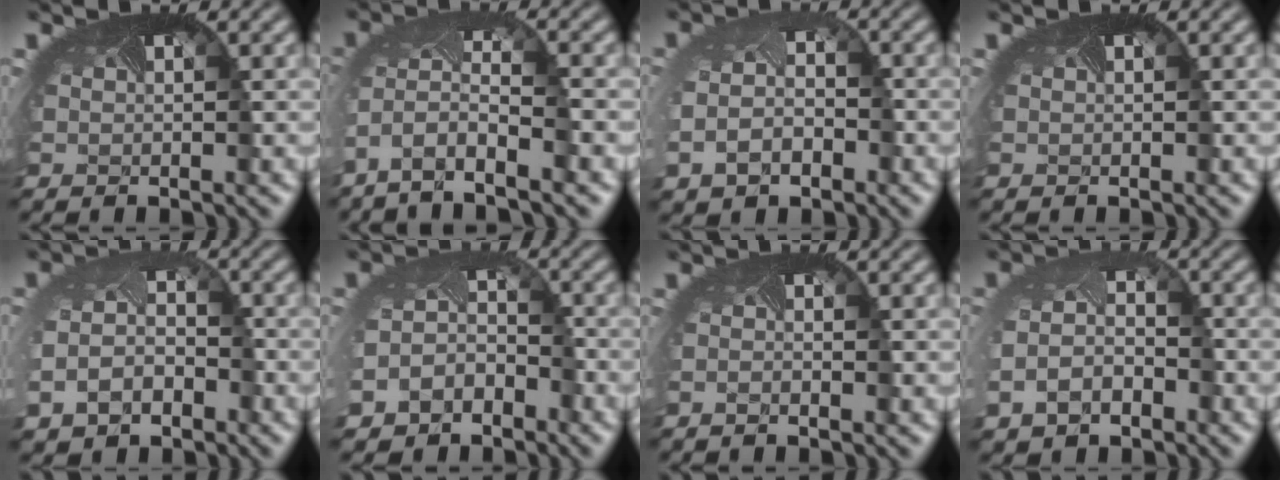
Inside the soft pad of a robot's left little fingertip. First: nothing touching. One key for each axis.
{"total": 6.1, "fx": -3.9, "fy": 1.5, "fz": 4.4, "tx": -0.101, "ty": -0.013, "tz": -0.070}
{"total": 4.0, "fx": -1.6, "fy": 2.7, "fz": 2.5, "tx": -0.060, "ty": -0.017, "tz": -0.025}
{"total": 0.0}
{"total": 4.7, "fx": -2.7, "fy": 3.2, "fz": 2.3, "tx": -0.060, "ty": -0.023, "tz": -0.040}
{"total": 4.3, "fx": -3.4, "fy": 2.5, "fz": 0.8, "tx": -0.017, "ty": -0.016, "tz": -0.057}
{"total": 0.8, "fx": -0.8, "fy": -0.1, "fz": 0.1, "tx": 0.001, "ty": -0.005, "tz": -0.011}
{"total": 4.1, "fx": -2.2, "fy": 2.7, "fz": 2.2, "tx": -0.056, "ty": -0.017, "tz": -0.038}